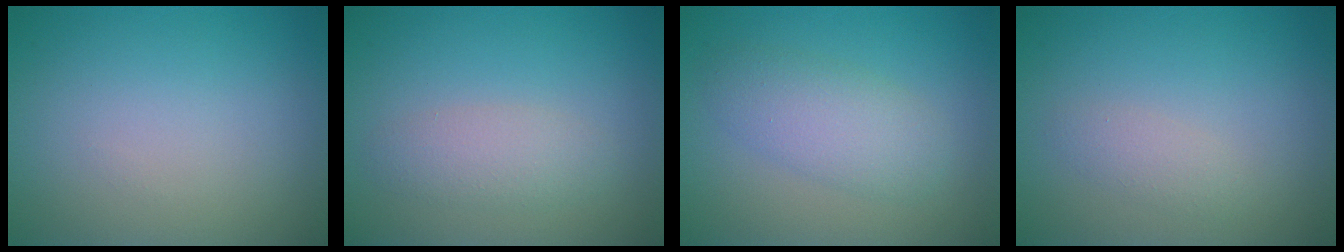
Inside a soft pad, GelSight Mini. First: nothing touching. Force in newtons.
{"total": 2.3, "press": 2.3, "slide": 0.2}
{"total": 3.6, "press": 3.6, "slide": 0.0}
{"total": 1.4, "press": 1.4, "slide": 0.1}